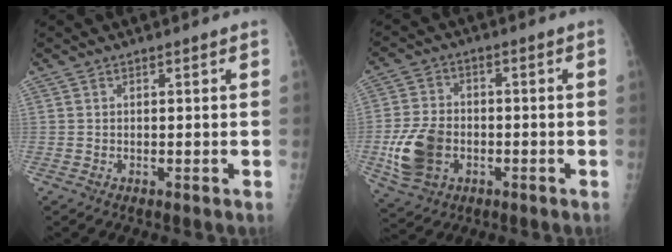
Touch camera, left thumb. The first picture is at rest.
{"total": 10.6, "force": [-2.8, 7.6, 6.8], "torque": [-0.130, 0.007, -0.046]}